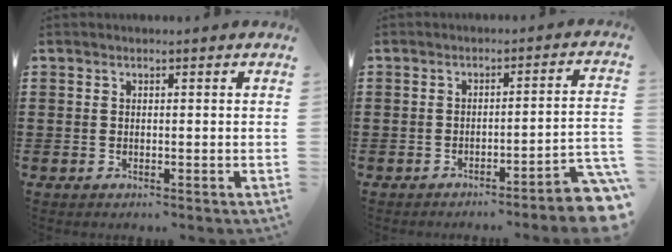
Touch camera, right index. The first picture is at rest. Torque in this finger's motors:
{"motor_torque": [2.14, 0.00, 1.00, 0.06]}